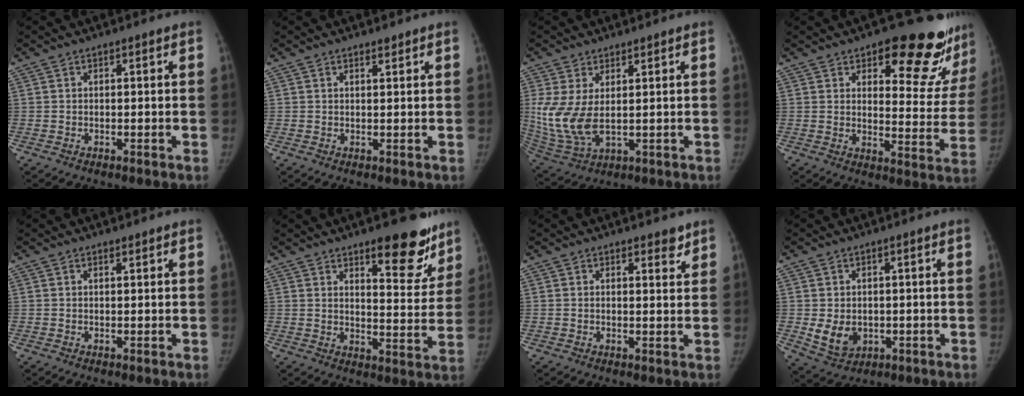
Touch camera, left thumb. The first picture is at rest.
{"total": 1.0, "force": [0.8, 0.3, 0.5], "torque": [-0.007, -0.007, 0.014]}
{"total": 10.6, "force": [1.3, 5.7, 8.8], "torque": [-0.199, -0.012, 0.042]}
{"total": 20.0, "force": [14.2, 8.1, 11.5], "torque": [-0.083, -0.091, 0.169]}
{"total": 0.5, "force": [0.4, 0.1, 0.3], "torque": [-0.007, -0.003, 0.006]}
{"total": 13.0, "force": [8.8, 4.4, 8.4], "torque": [-0.058, -0.061, 0.124]}
{"total": 2.1, "force": [1.6, 0.8, 1.0], "torque": [0.003, -0.012, 0.021]}
{"total": 6.3, "force": [-0.8, 5.0, 3.8], "torque": [-0.047, -0.006, 0.003]}